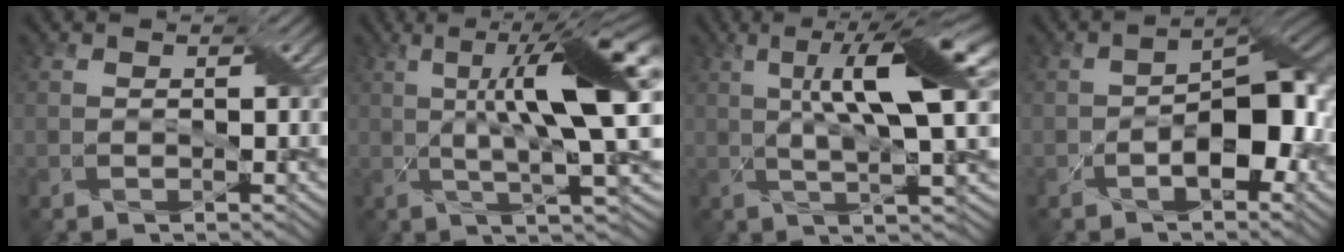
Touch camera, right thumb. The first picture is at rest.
{"total": 13.4, "force": [2.2, 3.0, 12.9], "torque": [-0.207, 0.006, 0.034]}
{"total": 11.0, "force": [2.6, 2.5, 10.4], "torque": [-0.174, 0.011, 0.041]}
{"total": 8.2, "force": [-2.5, 4.2, 6.6], "torque": [-0.097, 0.004, -0.040]}